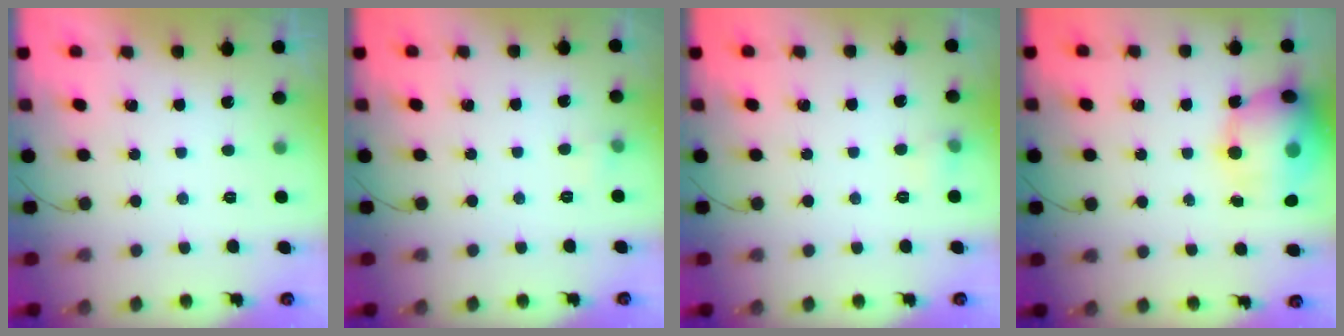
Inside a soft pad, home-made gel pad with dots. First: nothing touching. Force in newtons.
{"total": 3.2, "press": 3.0, "slide": 1.2}
{"total": 4.5, "press": 4.3, "slide": 1.3}
{"total": 18.8, "press": 17.6, "slide": 6.4}